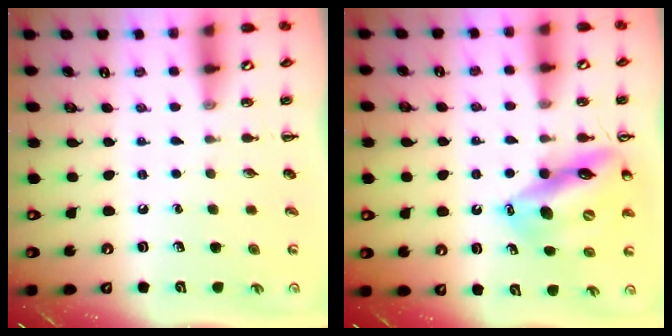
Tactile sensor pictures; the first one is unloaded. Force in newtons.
{"total": 14.6, "press": 14.2, "slide": 3.6}